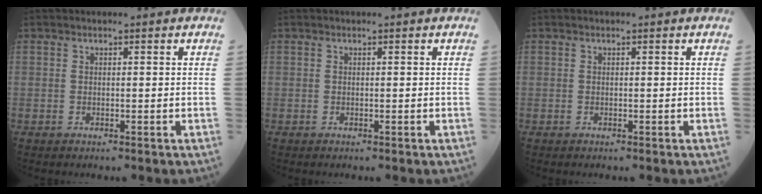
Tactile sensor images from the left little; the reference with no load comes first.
{"total": 0.0}
{"total": 0.0}